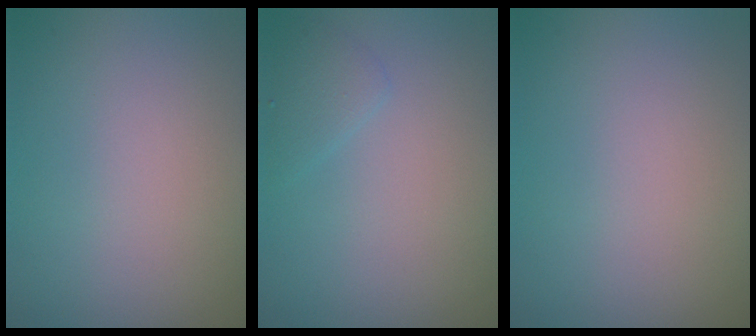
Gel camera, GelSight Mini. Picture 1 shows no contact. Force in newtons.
{"total": 1.3, "press": 1.3, "slide": 0.1}
{"total": 0.0}